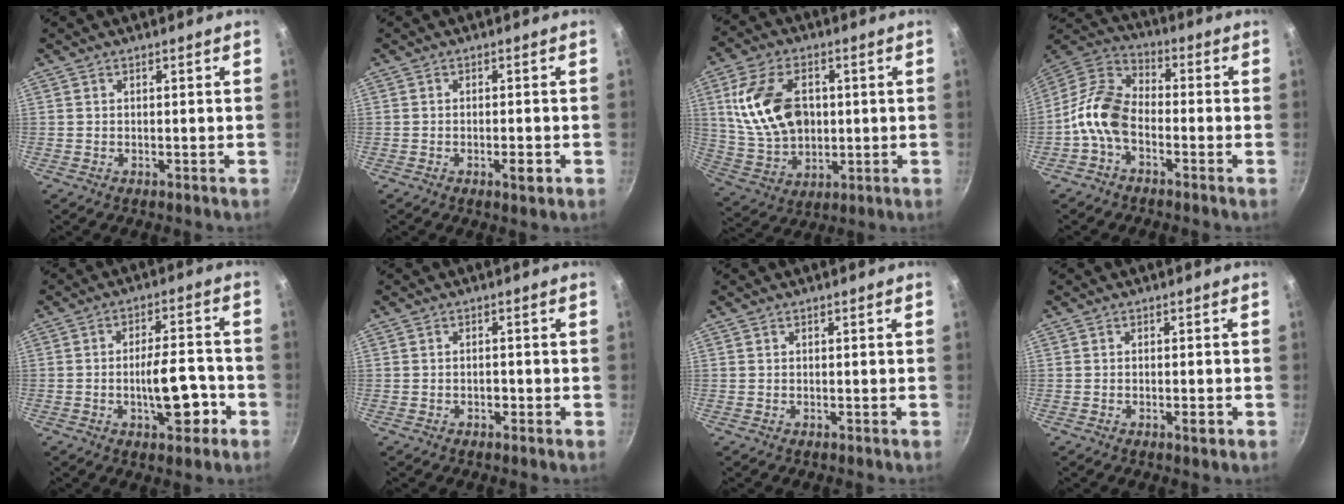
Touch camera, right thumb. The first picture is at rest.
{"total": 2.7, "force": [-1.1, 0.8, 2.4], "torque": [-0.038, 0.006, -0.015]}
{"total": 16.7, "force": [2.6, 11.2, 12.1], "torque": [-0.208, -0.001, 0.058]}
{"total": 10.2, "force": [-3.8, 6.2, 7.3], "torque": [-0.133, 0.052, -0.093]}
{"total": 9.9, "force": [-3.5, 4.1, 8.3], "torque": [-0.098, 0.029, -0.050]}
{"total": 1.4, "force": [-0.6, 0.9, 0.9], "torque": [-0.012, 0.008, -0.008]}
{"total": 0.0}
{"total": 1.8, "force": [-0.7, 0.5, 1.6], "torque": [-0.028, 0.003, -0.011]}